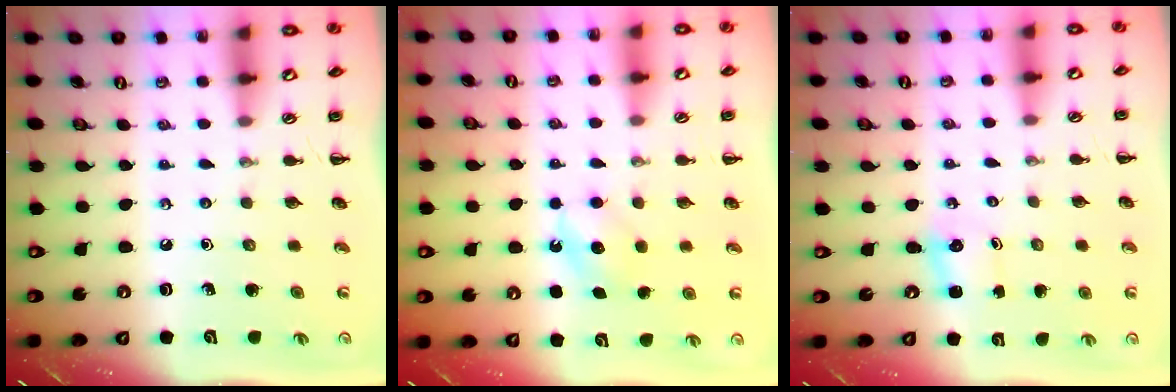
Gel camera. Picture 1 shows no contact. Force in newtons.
{"total": 5.5, "press": 5.3, "slide": 1.4}
{"total": 1.8, "press": 1.7, "slide": 0.6}